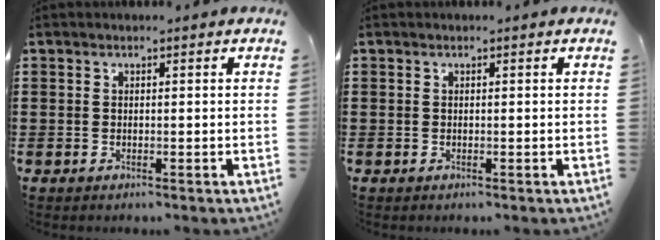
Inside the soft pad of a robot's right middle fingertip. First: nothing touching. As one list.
[{"total": 0.0}]